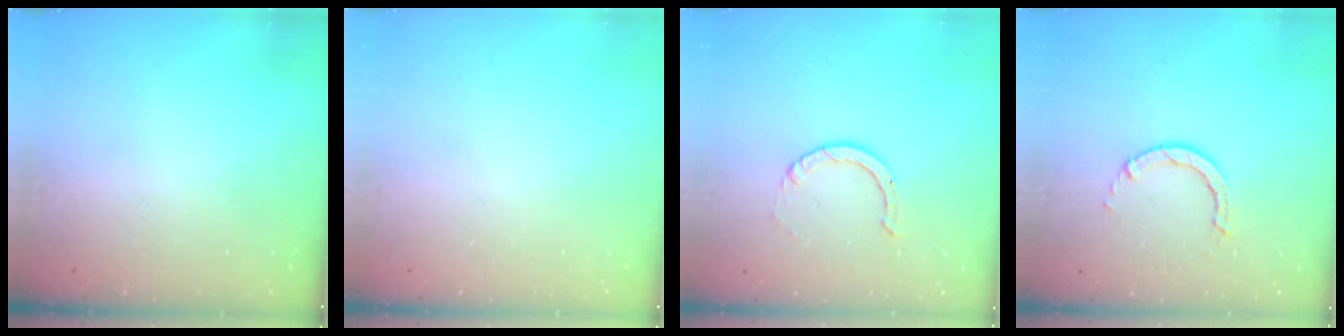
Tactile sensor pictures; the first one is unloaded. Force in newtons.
{"total": 0.0}
{"total": 2.2, "press": 2.2, "slide": 0.2}
{"total": 2.8, "press": 2.8, "slide": 0.2}